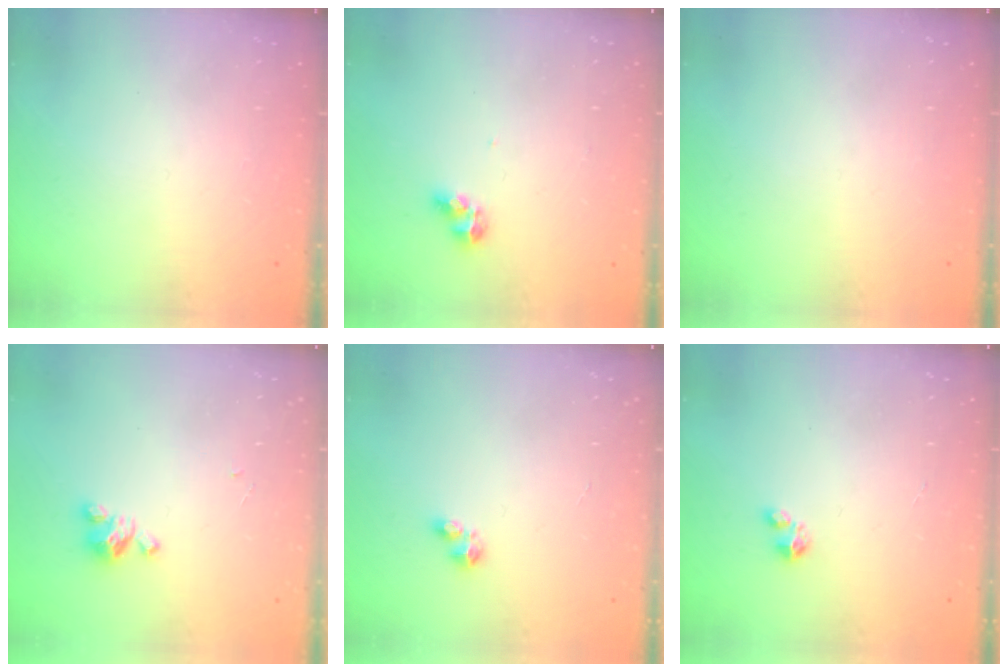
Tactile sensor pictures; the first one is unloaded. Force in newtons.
{"total": 6.1, "press": 6.1, "slide": 0.3}
{"total": 0.0}
{"total": 3.8, "press": 3.8, "slide": 0.3}
{"total": 2.6, "press": 2.5, "slide": 0.3}
{"total": 3.0, "press": 3.0, "slide": 0.3}